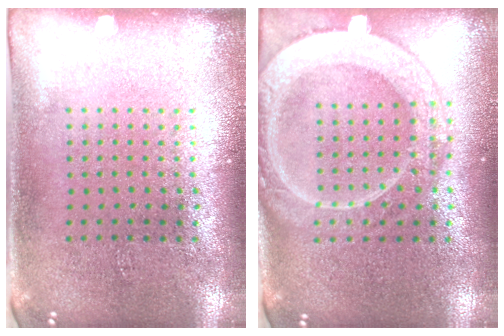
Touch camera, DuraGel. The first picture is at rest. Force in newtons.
{"total": 4.0, "press": 4.0, "slide": 0.4}